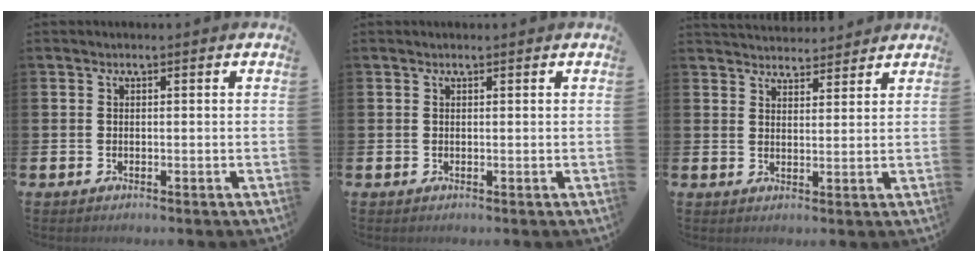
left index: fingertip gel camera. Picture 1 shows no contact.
{"total": 0.0}
{"total": 3.9, "force": [3.8, 0.7, -0.2], "torque": [0.001, -0.021, 0.071]}